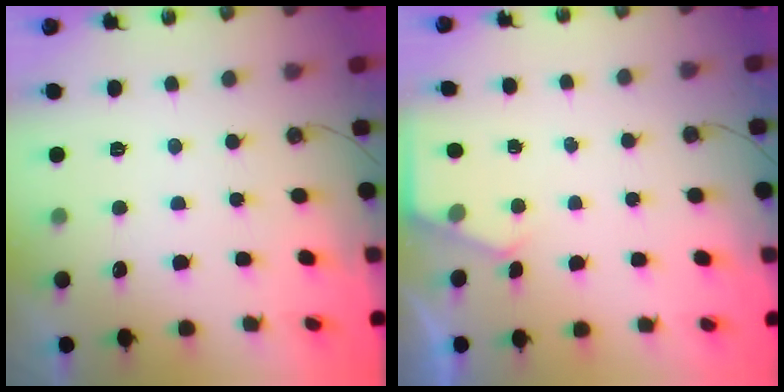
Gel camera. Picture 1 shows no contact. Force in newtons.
{"total": 2.4, "press": 2.4, "slide": 0.4}